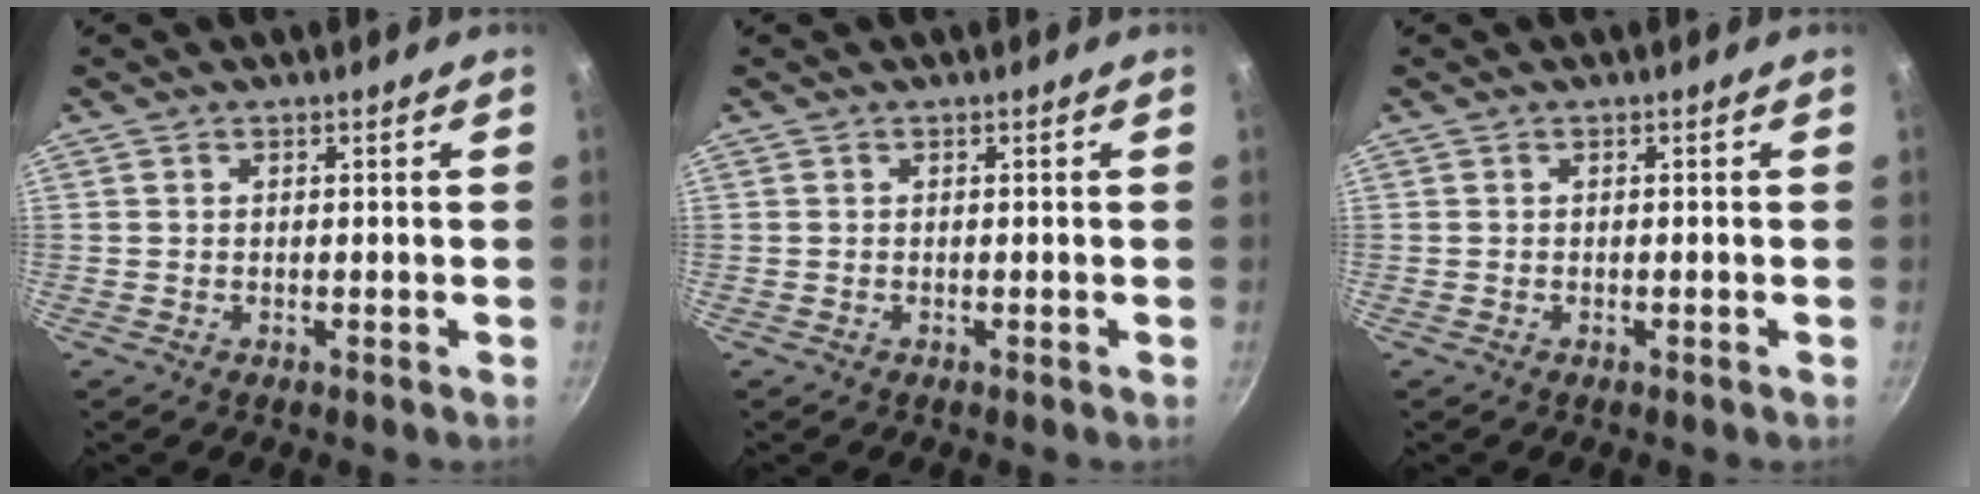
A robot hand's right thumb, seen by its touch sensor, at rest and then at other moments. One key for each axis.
{"total": 0.0}
{"total": 0.0}